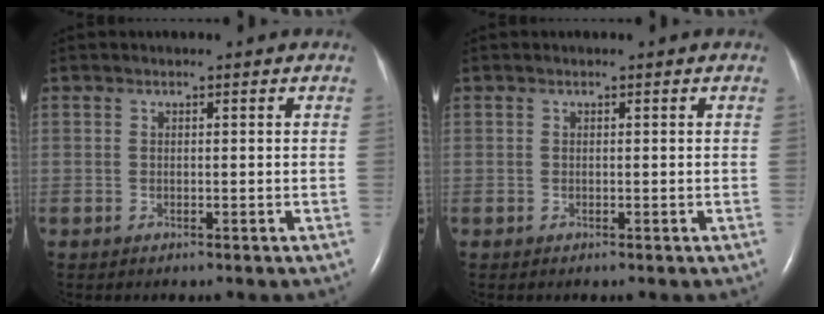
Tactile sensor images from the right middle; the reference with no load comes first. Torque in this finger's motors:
{"motor_torque": [-0.01, 0.06, 0.00, 0.01]}